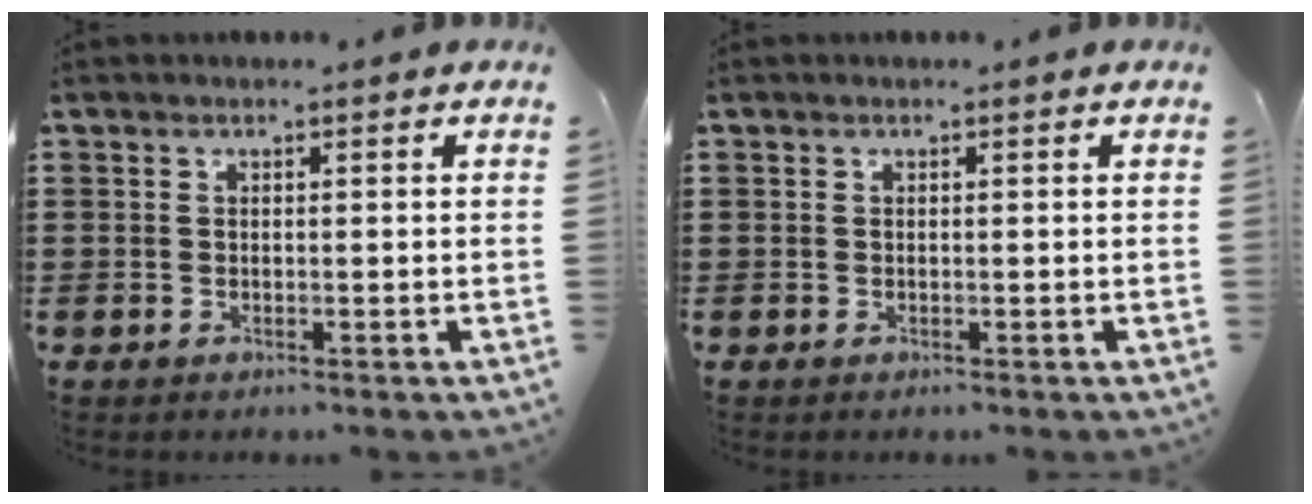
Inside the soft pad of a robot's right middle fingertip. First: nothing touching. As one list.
[{"total": 0.0}]